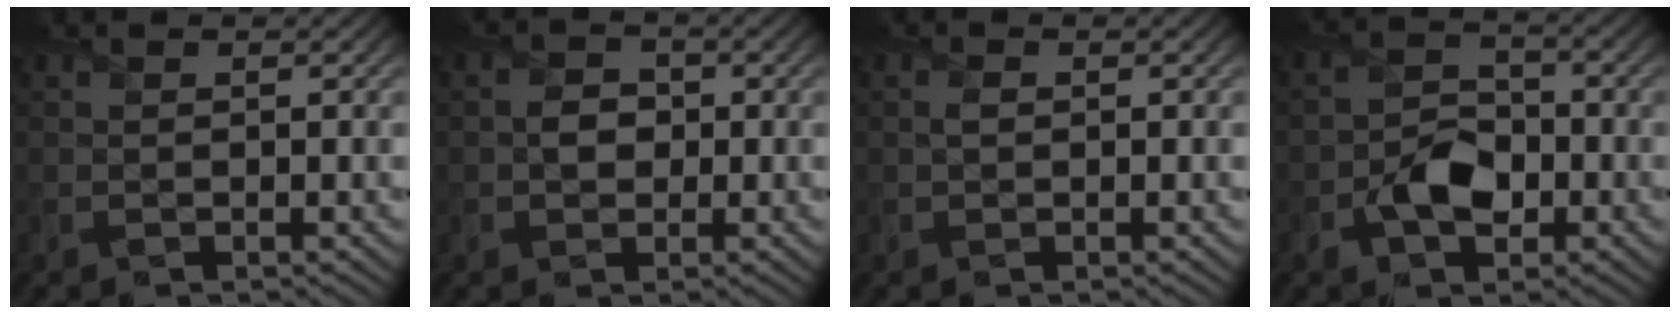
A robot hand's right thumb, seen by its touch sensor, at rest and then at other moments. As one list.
[{"total": 2.3, "force": [-0.4, 2.0, 1.0], "torque": [-0.014, -0.003, -0.014]}, {"total": 0.7, "force": [0.0, 0.6, 0.4], "torque": [-0.009, 0.000, -0.003]}, {"total": 5.3, "force": [-2.0, 3.7, 3.3], "torque": [-0.056, -0.001, -0.041]}]